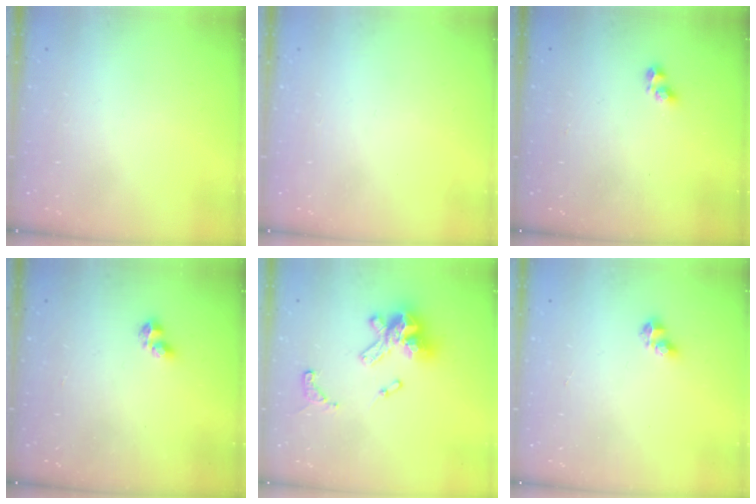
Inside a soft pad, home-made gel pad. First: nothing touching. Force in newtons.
{"total": 0.0}
{"total": 2.4, "press": 2.3, "slide": 0.4}
{"total": 2.3, "press": 2.2, "slide": 0.6}
{"total": 15.0, "press": 14.9, "slide": 1.9}
{"total": 2.9, "press": 2.9, "slide": 0.3}